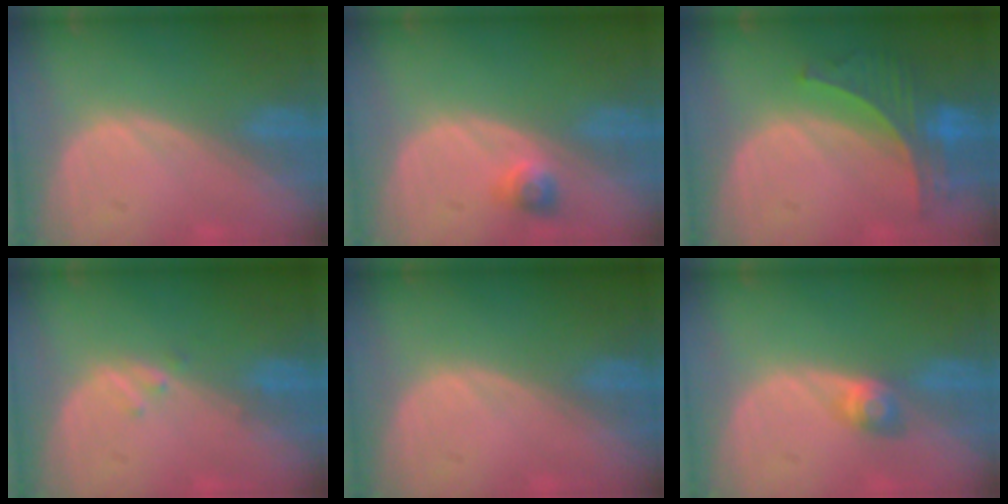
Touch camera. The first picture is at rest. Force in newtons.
{"total": 2.2, "press": 2.1, "slide": 0.8}
{"total": 6.9, "press": 6.3, "slide": 2.9}
{"total": 1.1, "press": 1.1, "slide": 0.1}
{"total": 0.0}
{"total": 2.8, "press": 2.5, "slide": 1.1}